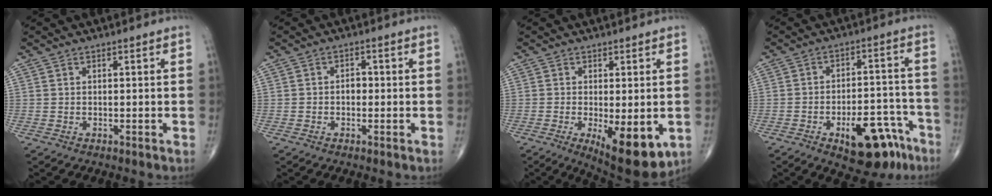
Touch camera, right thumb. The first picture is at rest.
{"total": 2.0, "force": [-0.3, 1.4, 1.3], "torque": [-0.009, 0.007, -0.010]}
{"total": 11.2, "force": [-3.4, 4.1, 9.9], "torque": [-0.130, -0.020, -0.039]}
{"total": 14.5, "force": [-8.1, 6.6, 10.1], "torque": [-0.112, 0.062, -0.106]}